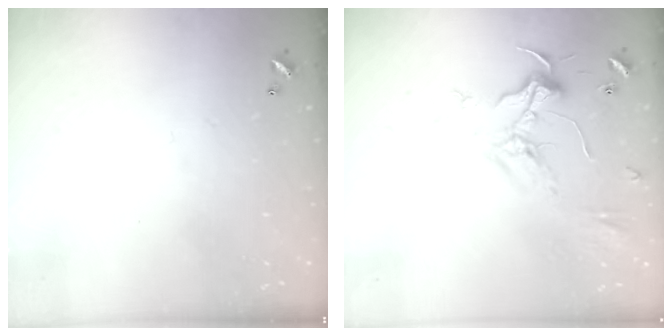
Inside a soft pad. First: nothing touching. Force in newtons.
{"total": 2.4, "press": 2.3, "slide": 0.7}